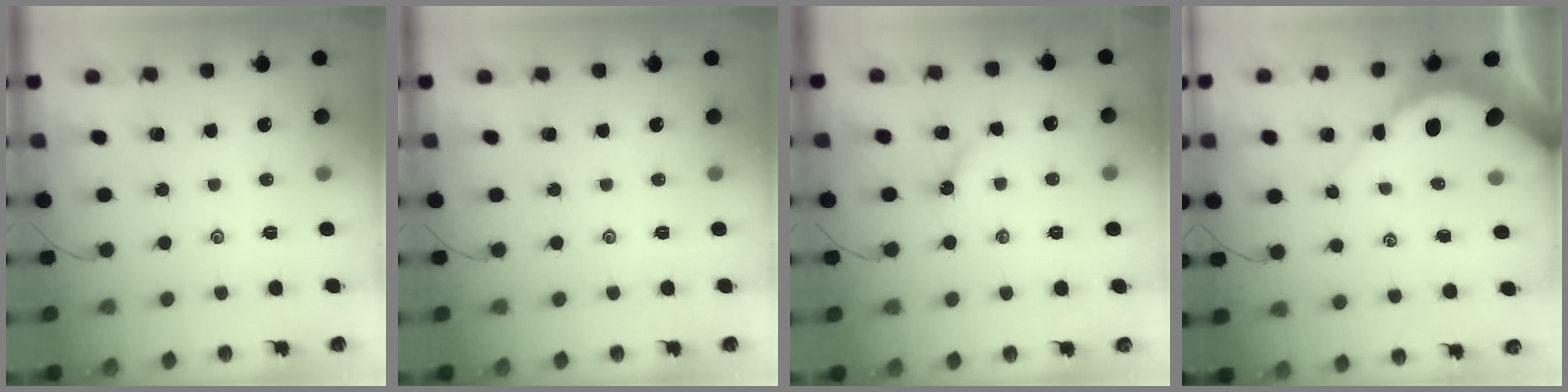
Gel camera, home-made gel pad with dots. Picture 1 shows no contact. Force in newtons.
{"total": 0.0}
{"total": 2.6, "press": 2.6, "slide": 0.3}
{"total": 7.0, "press": 7.0, "slide": 0.7}